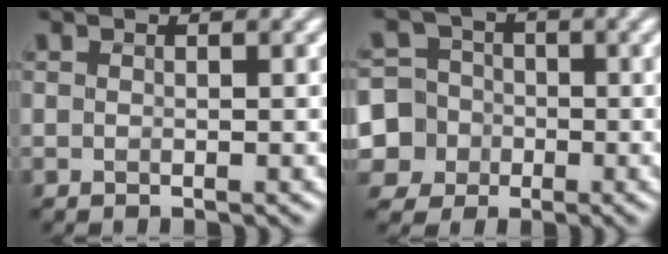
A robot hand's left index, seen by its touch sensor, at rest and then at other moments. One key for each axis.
{"total": 8.8, "fx": -2.4, "fy": 8.3, "fz": 1.6, "tx": -0.054, "ty": -0.002, "tz": -0.069}